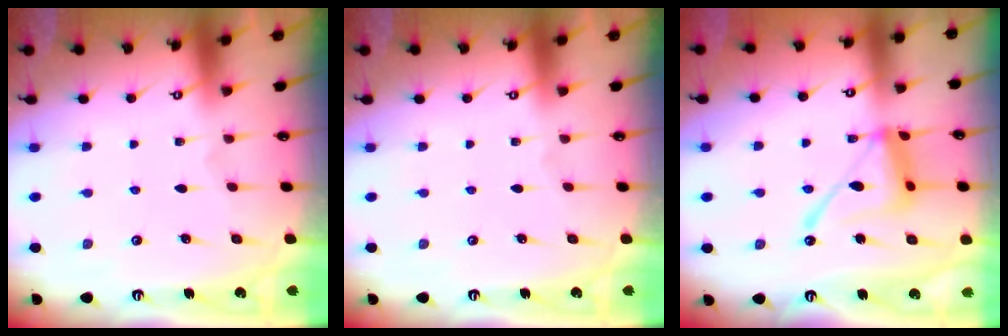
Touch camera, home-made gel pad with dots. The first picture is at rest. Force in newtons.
{"total": 0.0}
{"total": 14.3, "press": 14.2, "slide": 1.3}